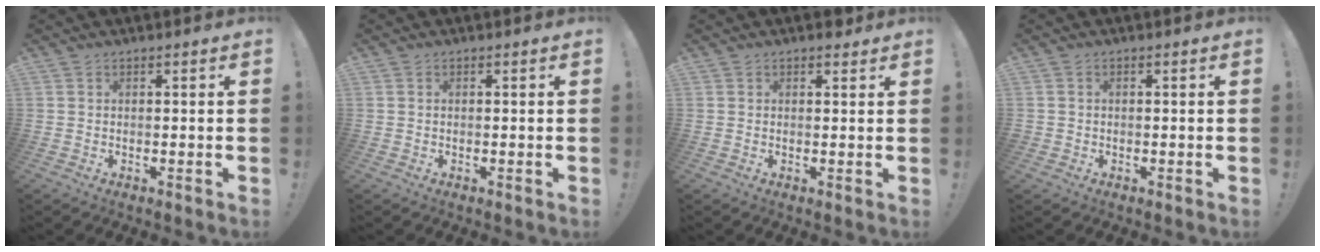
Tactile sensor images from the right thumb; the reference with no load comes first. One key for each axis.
{"total": 0.0}
{"total": 1.6, "fx": 1.4, "fy": 0.6, "fz": 0.5, "tx": 0.012, "ty": -0.008, "tz": 0.022}
{"total": 0.9, "fx": -0.3, "fy": 0.9, "fz": 0.0, "tx": -0.004, "ty": 0.004, "tz": -0.006}